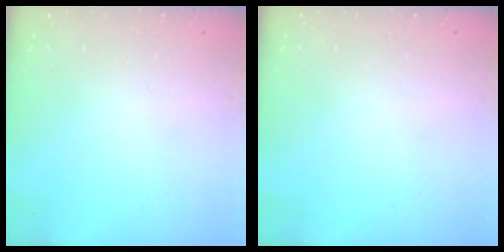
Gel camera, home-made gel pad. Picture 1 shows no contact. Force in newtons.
{"total": 0.0}